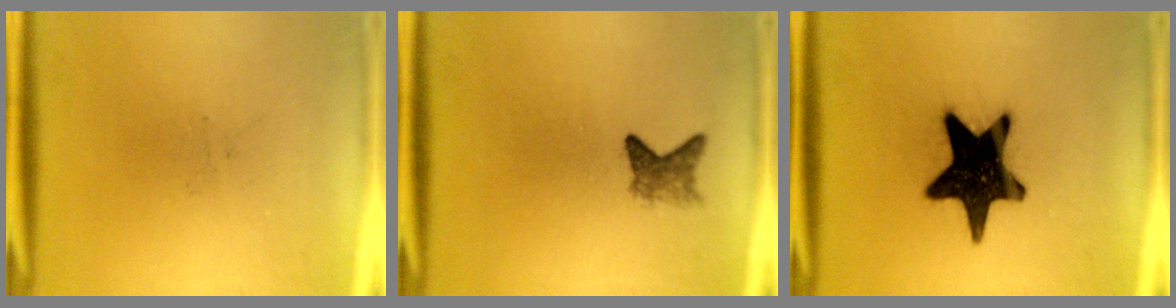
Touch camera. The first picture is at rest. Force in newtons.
{"total": 2.5}
{"total": 18.4}